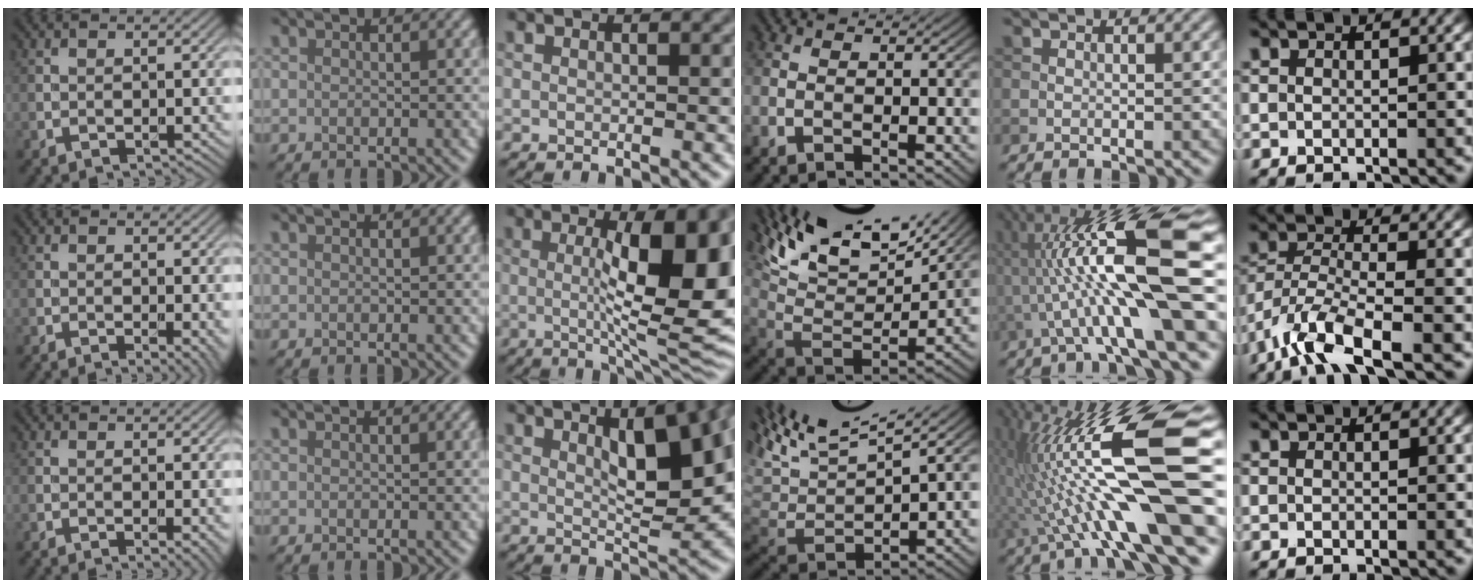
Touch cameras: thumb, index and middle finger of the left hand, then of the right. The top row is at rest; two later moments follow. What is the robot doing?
{"motion": "unscrew", "object": "dispenser bottle"}